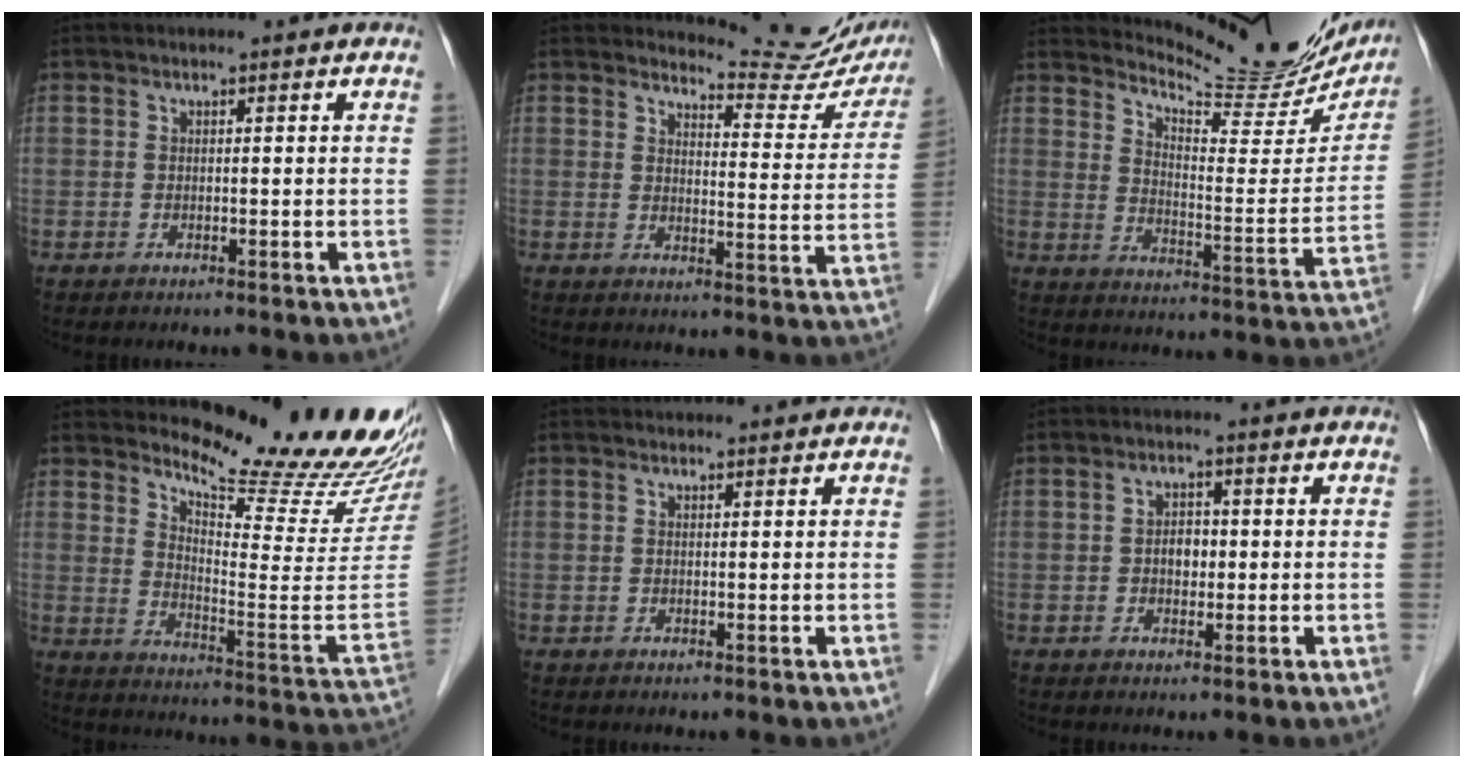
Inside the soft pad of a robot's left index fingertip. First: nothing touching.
{"total": 12.4, "force": [12.3, 1.2, 1.4], "torque": [-0.010, -0.069, 0.132]}
{"total": 17.6, "force": [16.8, 2.4, 4.4], "torque": [-0.067, -0.068, 0.212]}
{"total": 18.7, "force": [17.4, -0.6, 6.8], "torque": [-0.115, -0.124, 0.230]}
{"total": 4.1, "force": [3.9, 0.8, 0.8], "torque": [-0.008, 0.032, 0.048]}
{"total": 2.5, "force": [-0.1, 1.7, 1.8], "torque": [-0.030, 0.007, 0.000]}